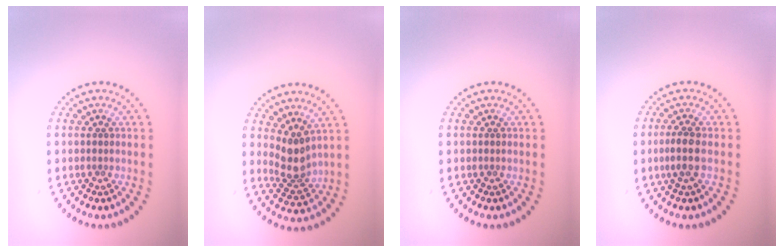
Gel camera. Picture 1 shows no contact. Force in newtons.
{"total": 2.9, "press": 2.1, "slide": 1.9}
{"total": 0.0}
{"total": 2.0, "press": 1.8, "slide": 0.9}